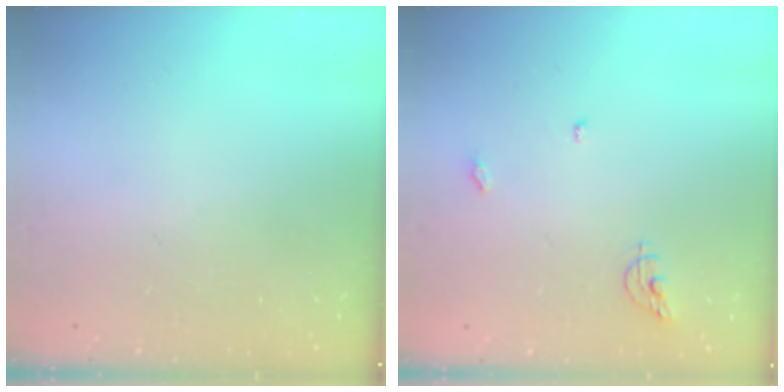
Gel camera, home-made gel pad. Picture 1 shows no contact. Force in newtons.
{"total": 6.3, "press": 6.2, "slide": 0.6}